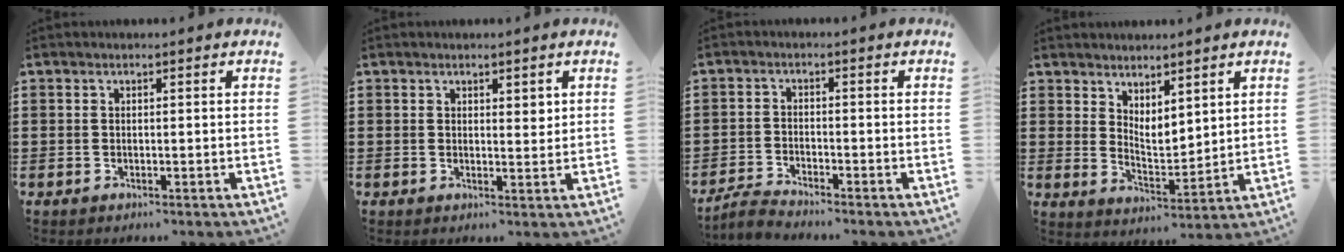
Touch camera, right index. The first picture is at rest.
{"total": 1.7, "force": [1.3, 0.8, 0.7], "torque": [-0.007, 0.001, 0.022]}
{"total": 2.8, "force": [-2.8, 0.0, 0.4], "torque": [-0.016, 0.001, -0.059]}
{"total": 3.7, "force": [3.3, 1.3, 1.0], "torque": [-0.032, -0.011, 0.062]}